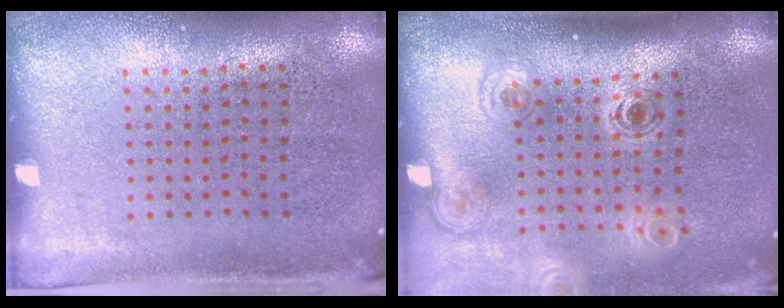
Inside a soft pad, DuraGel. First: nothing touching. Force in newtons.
{"total": 1.8, "press": 1.2, "slide": 1.3}